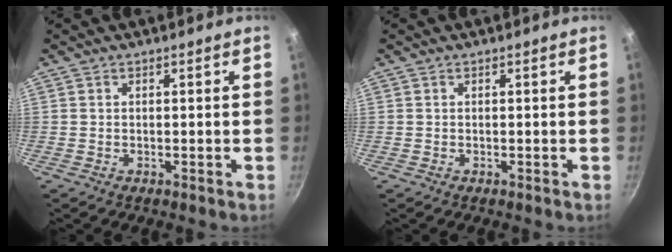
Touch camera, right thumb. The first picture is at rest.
{"total": 0.0}